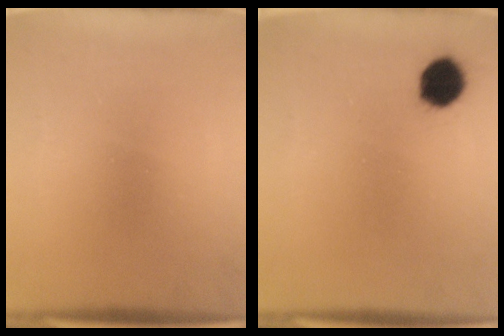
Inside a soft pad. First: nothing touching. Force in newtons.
{"total": 6.1}